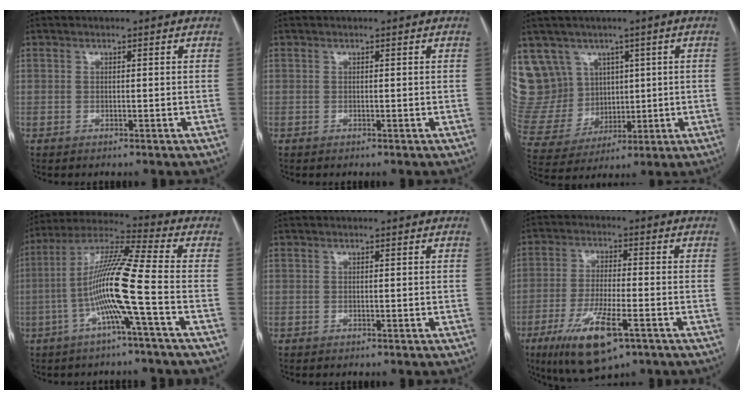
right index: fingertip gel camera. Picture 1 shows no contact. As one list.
[{"total": 0.0}, {"total": 12.8, "force": [6.5, 10.9, 2.0], "torque": [-0.068, 0.063, 0.159]}, {"total": 12.6, "force": [-3.3, -1.3, 12.1], "torque": [-0.233, 0.009, -0.072]}, {"total": 0.0}, {"total": 12.0, "force": [-6.1, 2.8, 9.9], "torque": [-0.195, -0.024, -0.097]}]